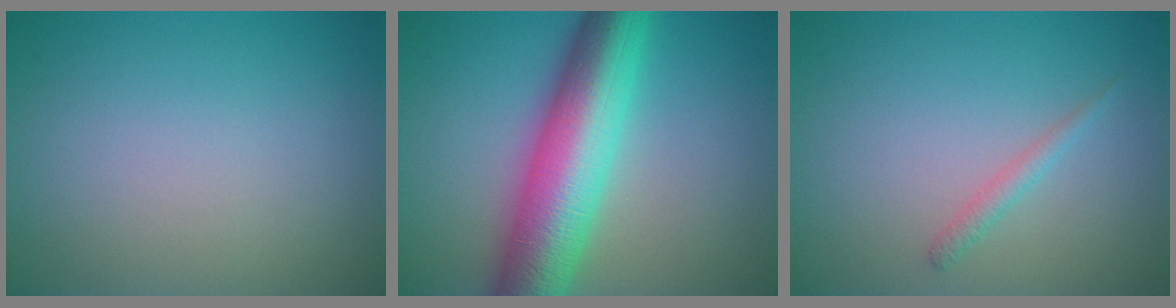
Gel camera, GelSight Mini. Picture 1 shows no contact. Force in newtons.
{"total": 10.8, "press": 10.8, "slide": 0.2}
{"total": 1.2, "press": 1.2, "slide": 0.1}